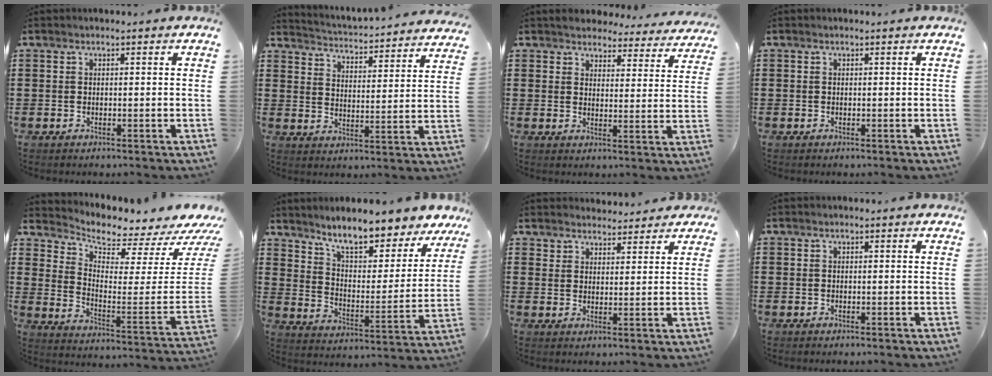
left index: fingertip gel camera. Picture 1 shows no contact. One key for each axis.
{"total": 3.2, "fx": 3.2, "fy": -0.7, "fz": -0.1, "tx": -0.021, "ty": -0.039, "tz": 0.046}
{"total": 3.9, "fx": 3.9, "fy": 0.2, "fz": 0.0, "tx": -0.012, "ty": -0.028, "tz": 0.067}
{"total": 0.0}
{"total": 3.5, "fx": 3.3, "fy": 0.4, "fz": 1.2, "tx": -0.041, "ty": -0.054, "tz": 0.050}
{"total": 8.9, "fx": 8.0, "fy": 0.8, "fz": 3.8, "tx": -0.091, "ty": -0.058, "tz": 0.135}
{"total": 3.9, "fx": 3.7, "fy": 1.2, "fz": 0.0, "tx": -0.014, "ty": -0.008, "tz": 0.071}
{"total": 0.0}